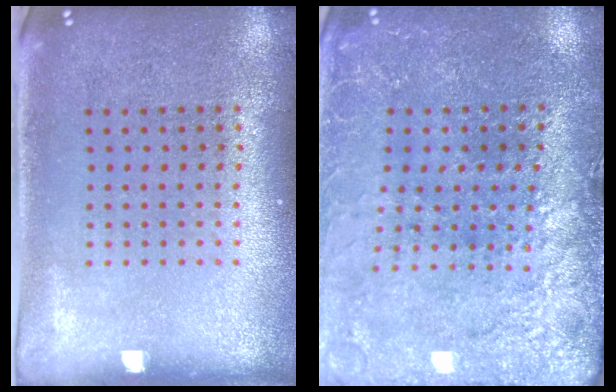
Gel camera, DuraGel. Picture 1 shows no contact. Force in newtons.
{"total": 2.9, "press": 2.9, "slide": 0.3}